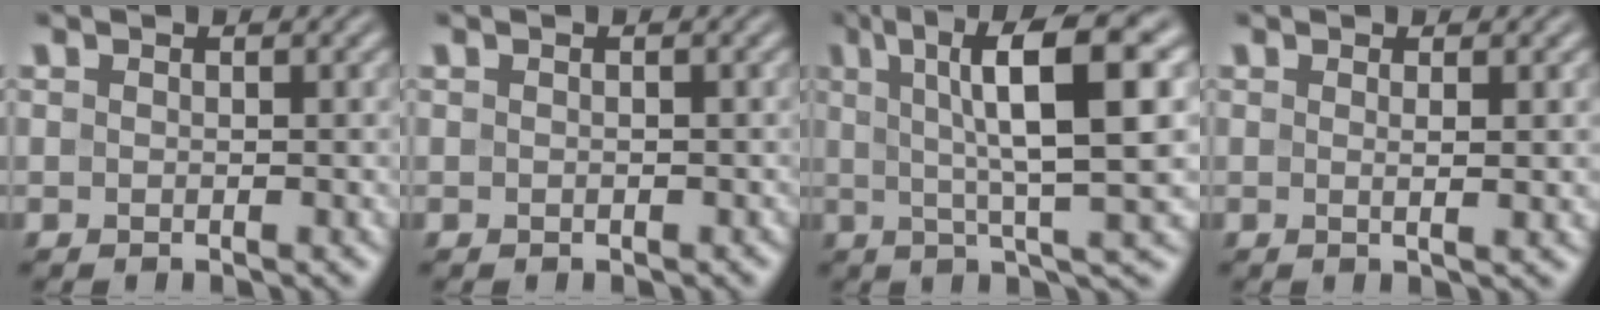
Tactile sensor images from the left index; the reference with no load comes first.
{"total": 0.0}
{"total": 12.1, "force": [3.5, 2.8, 11.2], "torque": [-0.156, 0.019, 0.049]}
{"total": 1.8, "force": [0.4, 0.4, 1.7], "torque": [-0.024, 0.002, 0.001]}